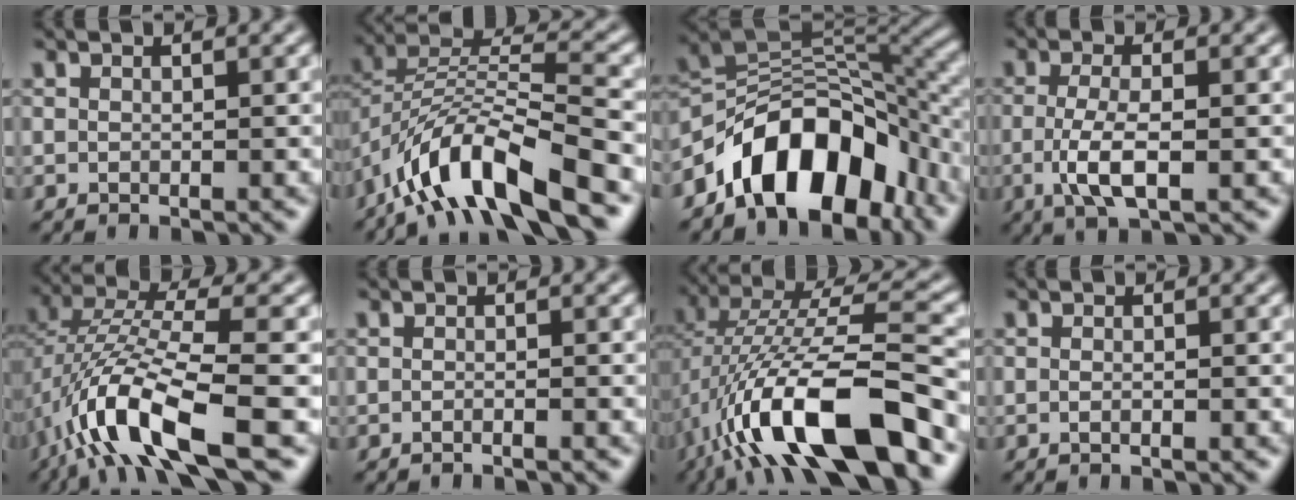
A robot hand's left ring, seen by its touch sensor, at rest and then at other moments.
{"total": 11.1, "force": [-7.2, 3.3, 7.8], "torque": [-0.137, 0.005, -0.143]}
{"total": 11.5, "force": [-6.3, 6.3, 7.2], "torque": [-0.090, 0.009, -0.117]}
{"total": 4.0, "force": [-0.8, 1.3, 3.7], "torque": [-0.082, -0.007, -0.019]}
{"total": 10.1, "force": [-4.4, 2.8, 8.6], "torque": [-0.173, 0.012, -0.087]}
{"total": 0.8, "force": [-0.5, 0.1, 0.6], "torque": [-0.006, -0.001, -0.014]}
{"total": 14.0, "force": [-5.8, 4.6, 11.9], "torque": [-0.221, 0.014, -0.103]}
{"total": 0.6, "force": [-0.3, 0.1, 0.6], "torque": [-0.011, -0.004, -0.007]}